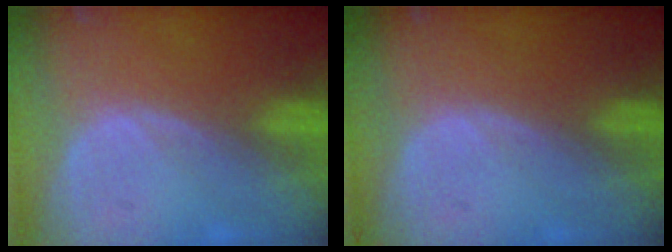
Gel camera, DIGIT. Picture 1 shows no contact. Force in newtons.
{"total": 0.0}